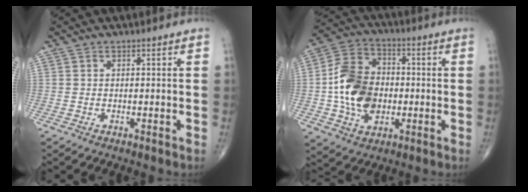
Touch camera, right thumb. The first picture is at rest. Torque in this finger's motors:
{"motor_torque": [0.88, 0.99, 1.56, 0.16, 0.53]}